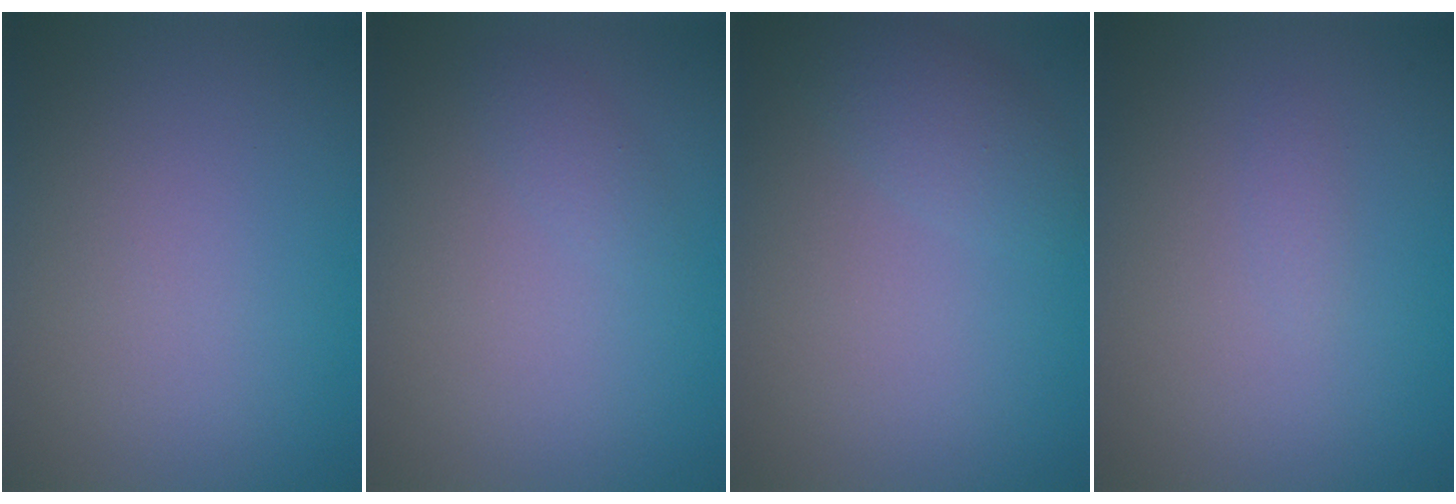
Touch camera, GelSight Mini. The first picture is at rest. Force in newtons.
{"total": 0.9, "press": 0.9, "slide": 0.0}
{"total": 2.3, "press": 2.3, "slide": 0.1}
{"total": 0.6, "press": 0.6, "slide": 0.1}